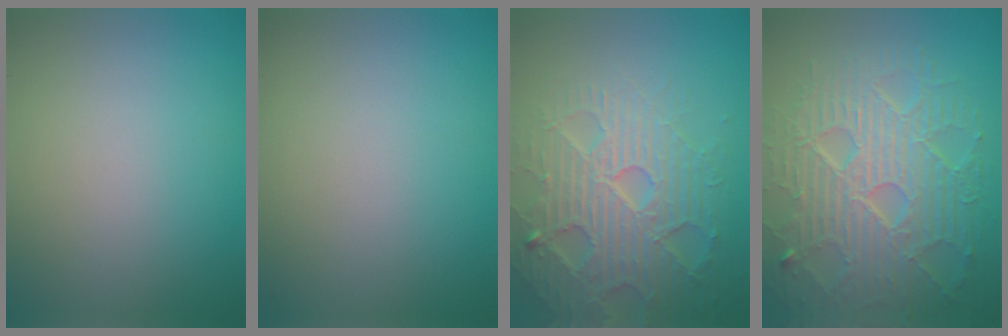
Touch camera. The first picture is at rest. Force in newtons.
{"total": 0.0}
{"total": 7.0, "press": 6.9, "slide": 1.4}
{"total": 9.2, "press": 6.6, "slide": 6.5}